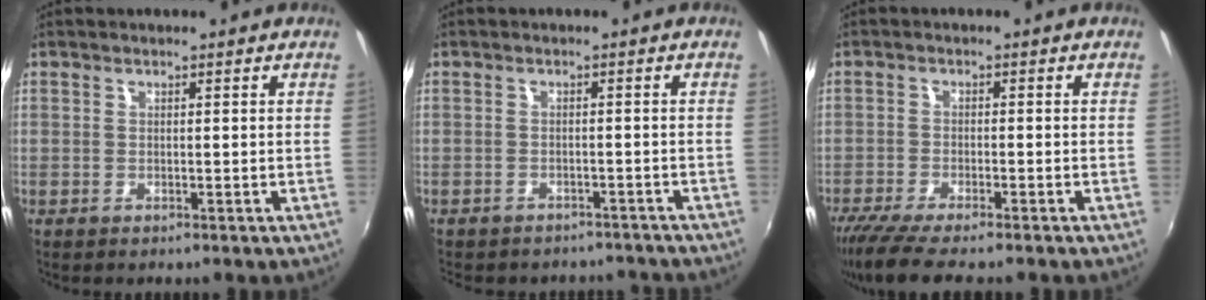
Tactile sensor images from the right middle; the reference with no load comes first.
{"total": 8.4, "force": [-7.6, 3.0, 2.0], "torque": [-0.050, -0.005, -0.092]}
{"total": 8.3, "force": [-7.0, 0.6, 4.3], "torque": [-0.101, -0.034, -0.124]}